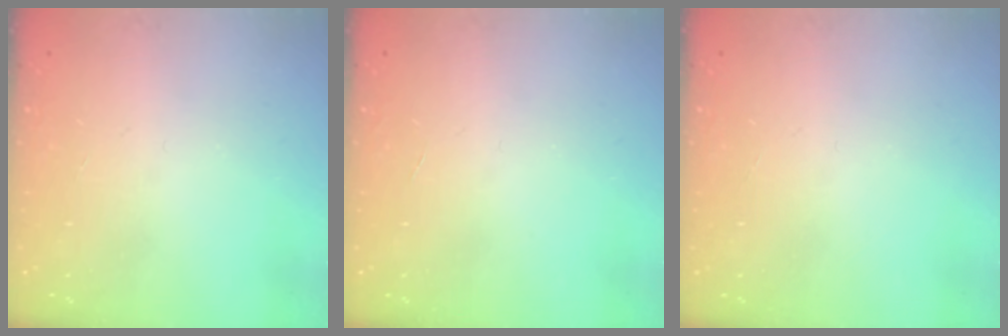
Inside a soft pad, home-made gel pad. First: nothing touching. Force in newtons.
{"total": 0.0}
{"total": 0.0}